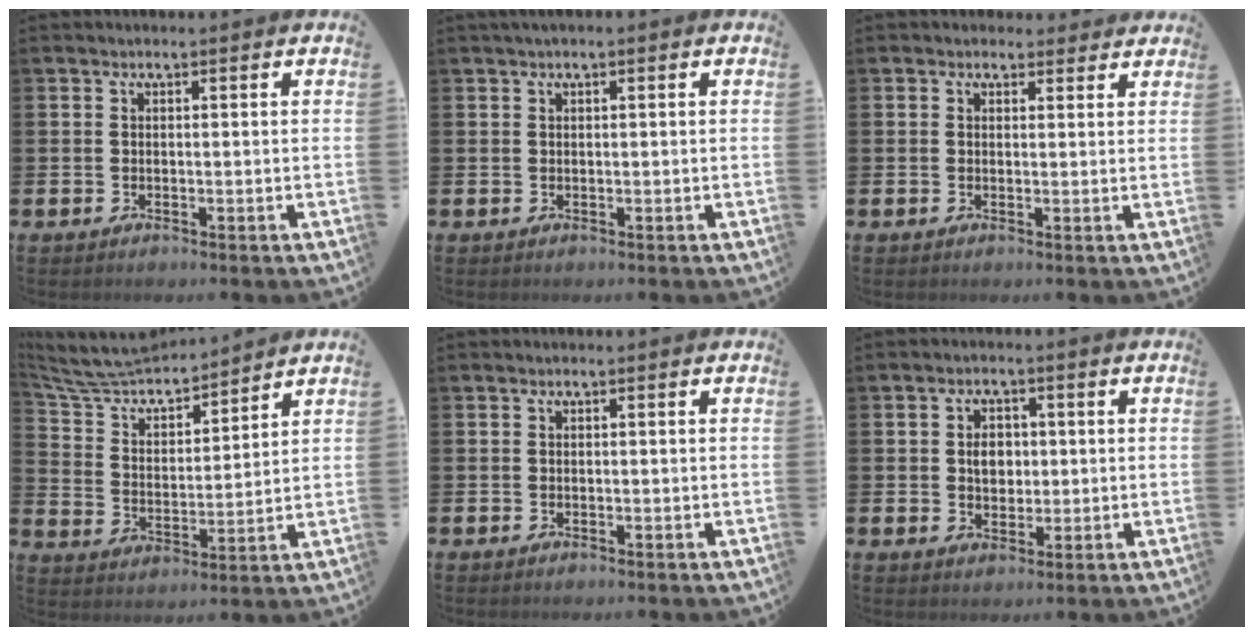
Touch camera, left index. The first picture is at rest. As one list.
[{"total": 0.8, "force": [0.4, 0.2, 0.6], "torque": [-0.010, 0.003, 0.006]}, {"total": 1.8, "force": [1.6, 0.9, -0.1], "torque": [0.015, -0.005, 0.025]}, {"total": 7.4, "force": [7.0, 1.7, 1.6], "torque": [-0.067, -0.054, 0.121]}, {"total": 0.0}, {"total": 3.3, "force": [0.5, 2.5, 2.1], "torque": [-0.016, -0.001, -0.001]}]